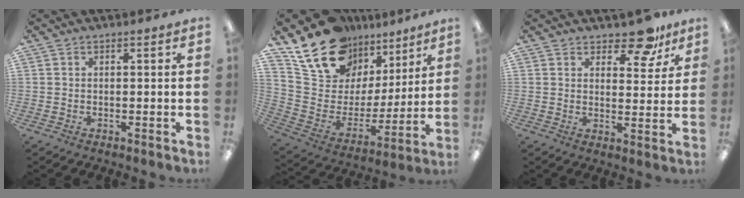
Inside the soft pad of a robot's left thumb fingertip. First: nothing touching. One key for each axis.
{"total": 19.5, "fx": 14.4, "fy": 11.1, "fz": 7.0, "tx": -0.146, "ty": -0.091, "tz": 0.265}
{"total": 9.4, "fx": 7.2, "fy": 4.3, "fz": 4.4, "tx": -0.042, "ty": -0.045, "tz": 0.122}